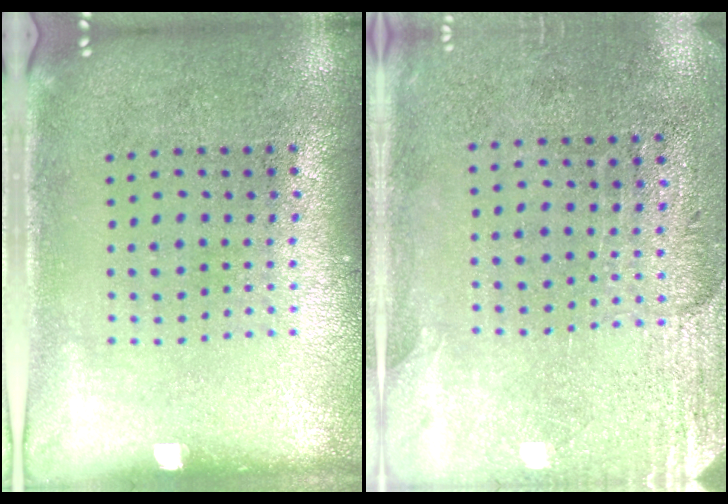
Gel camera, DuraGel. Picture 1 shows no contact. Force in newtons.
{"total": 2.8, "press": 2.5, "slide": 1.2}